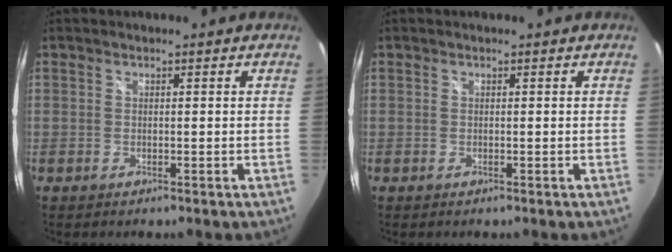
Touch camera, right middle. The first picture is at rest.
{"total": 0.0}